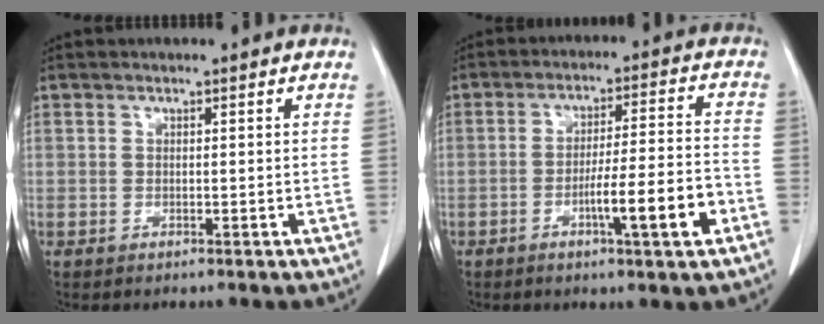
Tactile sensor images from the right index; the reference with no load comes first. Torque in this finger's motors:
{"motor_torque": [1.40, -0.66, 0.64, 0.13]}